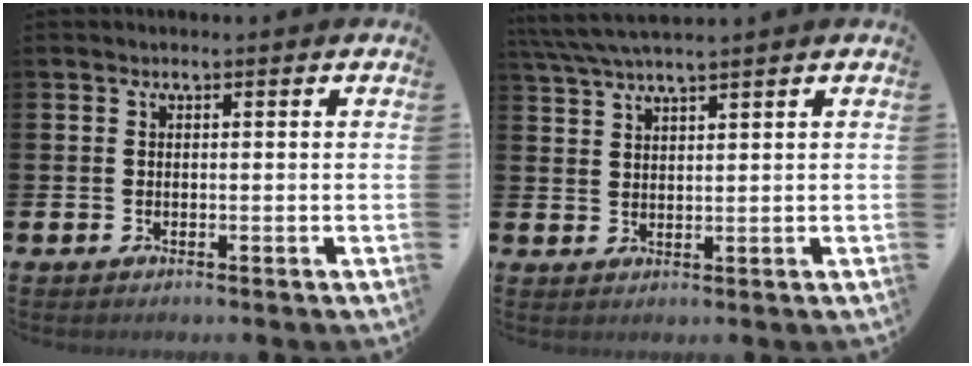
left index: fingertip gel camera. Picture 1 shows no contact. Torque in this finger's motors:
{"motor_torque": [0.37, -1.63, 0.85, 0.21]}